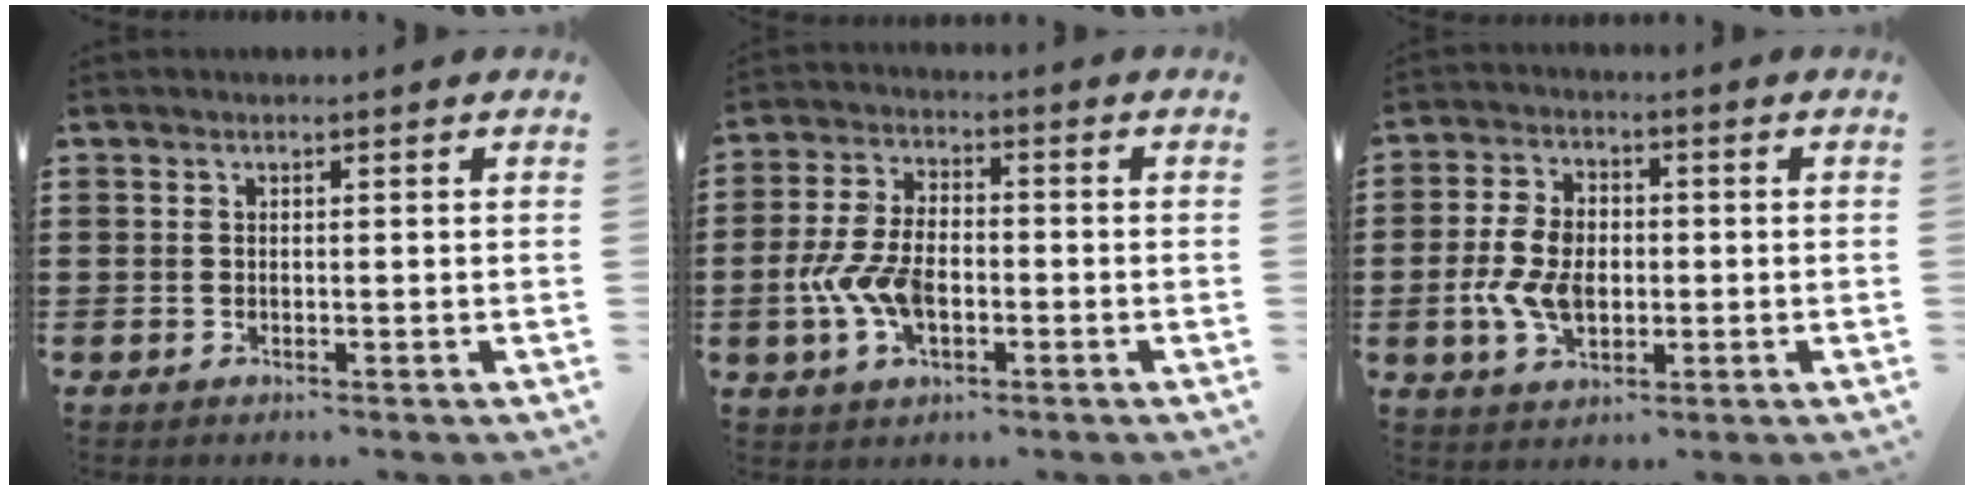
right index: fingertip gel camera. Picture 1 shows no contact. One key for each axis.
{"total": 8.0, "fx": -2.1, "fy": 4.5, "fz": 6.3, "tx": -0.150, "ty": 0.002, "tz": -0.043}
{"total": 7.7, "fx": -1.2, "fy": 5.1, "fz": 5.6, "tx": -0.130, "ty": 0.006, "tz": -0.025}